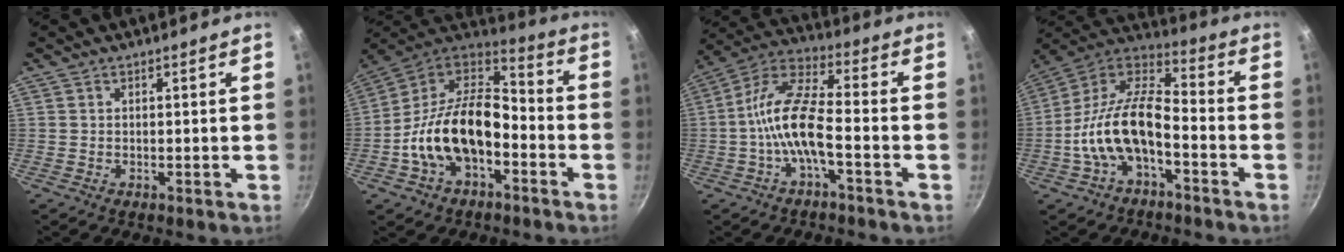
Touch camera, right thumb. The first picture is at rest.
{"total": 20.0, "force": [-5.2, 12.3, 14.9], "torque": [-0.252, 0.059, -0.106]}
{"total": 11.9, "force": [-3.5, 4.2, 10.6], "torque": [-0.214, 0.041, -0.081]}
{"total": 16.2, "force": [-4.9, 8.3, 13.1], "torque": [-0.235, 0.059, -0.106]}